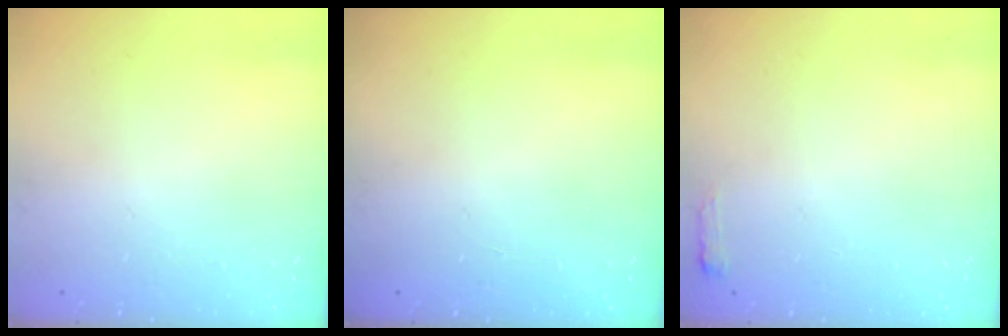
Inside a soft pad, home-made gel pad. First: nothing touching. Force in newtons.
{"total": 0.9, "press": 0.0, "slide": 0.9}
{"total": 2.7, "press": 2.6, "slide": 0.5}